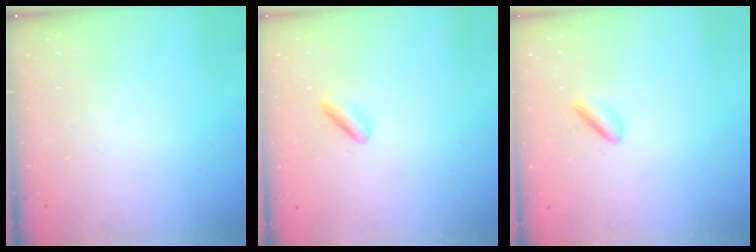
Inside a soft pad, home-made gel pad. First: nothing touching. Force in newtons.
{"total": 2.3, "press": 2.2, "slide": 0.8}
{"total": 2.3, "press": 2.0, "slide": 1.1}